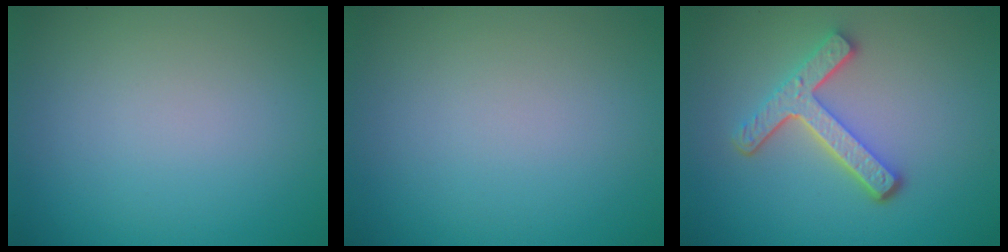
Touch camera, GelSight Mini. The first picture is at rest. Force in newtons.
{"total": 0.0}
{"total": 4.7, "press": 3.4, "slide": 3.2}